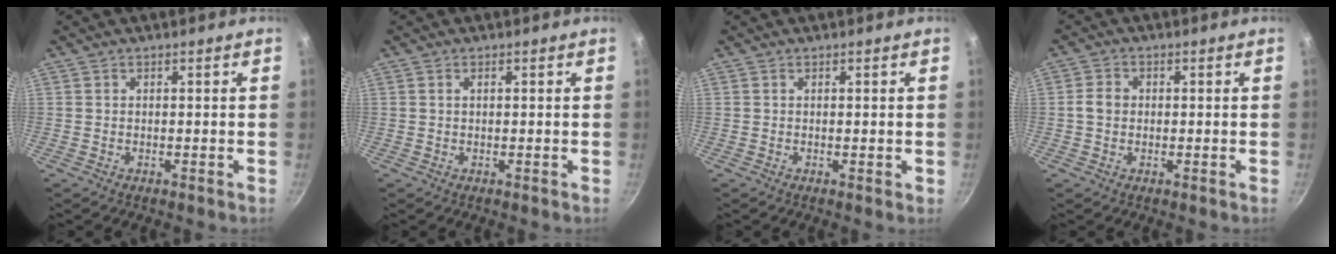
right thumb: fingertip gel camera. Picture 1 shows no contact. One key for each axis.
{"total": 0.7, "fx": 0.2, "fy": 0.4, "fz": 0.5, "tx": -0.009, "ty": 0.003, "tz": 0.003}
{"total": 0.6, "fx": 0.0, "fy": 0.1, "fz": 0.6, "tx": -0.007, "ty": -0.002, "tz": 0.000}
{"total": 3.2, "fx": -0.1, "fy": 2.7, "fz": 1.8, "tx": -0.025, "ty": 0.010, "tz": -0.007}